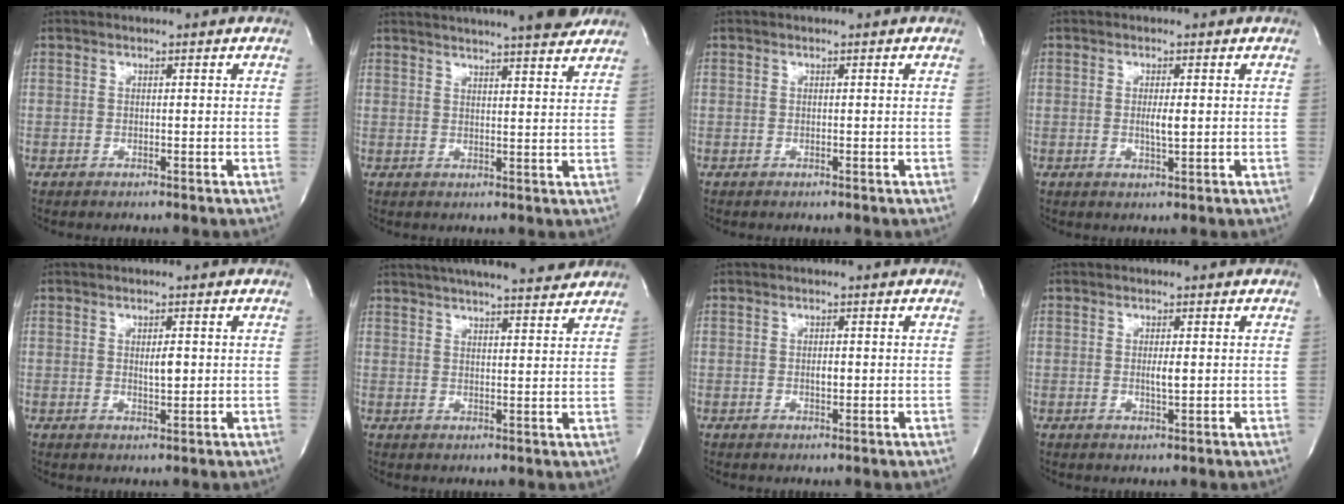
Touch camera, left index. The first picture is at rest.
{"total": 18.1, "force": [16.2, 1.4, 7.9], "torque": [-0.125, 0.012, 0.210]}
{"total": 0.0}
{"total": 2.1, "force": [0.3, 0.2, 2.1], "torque": [-0.040, -0.003, 0.005]}
{"total": 2.0, "force": [0.5, 0.5, 1.9], "torque": [-0.033, -0.004, 0.009]}
{"total": 16.4, "force": [14.5, 1.8, 7.4], "torque": [-0.123, 0.023, 0.198]}
{"total": 1.0, "force": [0.2, 0.4, 0.9], "torque": [-0.017, -0.001, 0.004]}
{"total": 1.7, "force": [0.3, 0.1, 1.6], "torque": [-0.033, -0.002, 0.005]}